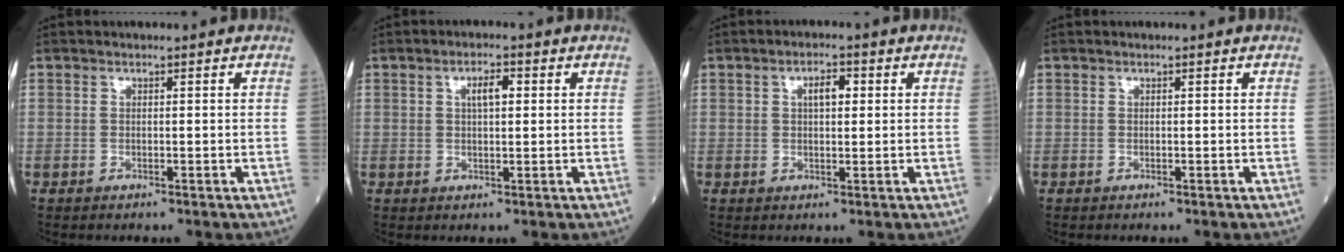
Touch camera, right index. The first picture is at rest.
{"total": 3.1, "force": [0.9, 1.1, 2.8], "torque": [-0.048, 0.004, 0.014]}
{"total": 3.2, "force": [0.9, 1.3, 2.8], "torque": [-0.046, 0.006, 0.014]}
{"total": 0.0}